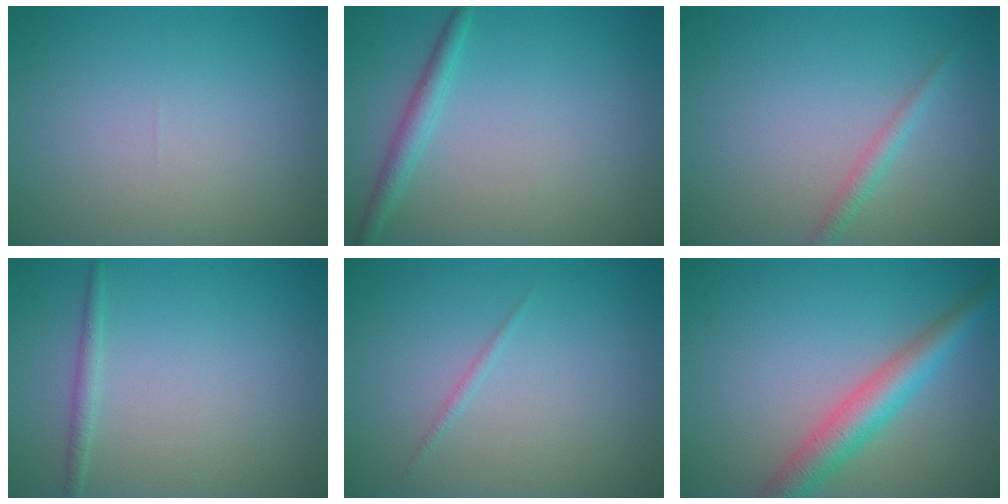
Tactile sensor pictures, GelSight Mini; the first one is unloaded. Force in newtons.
{"total": 2.0, "press": 2.0, "slide": 0.1}
{"total": 1.4, "press": 1.4, "slide": 0.0}
{"total": 1.1, "press": 1.1, "slide": 0.1}
{"total": 0.5, "press": 0.5, "slide": 0.0}
{"total": 4.5, "press": 4.5, "slide": 0.1}